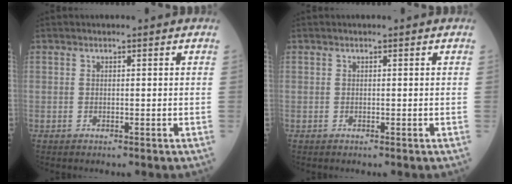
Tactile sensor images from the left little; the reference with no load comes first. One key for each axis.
{"total": 0.0}